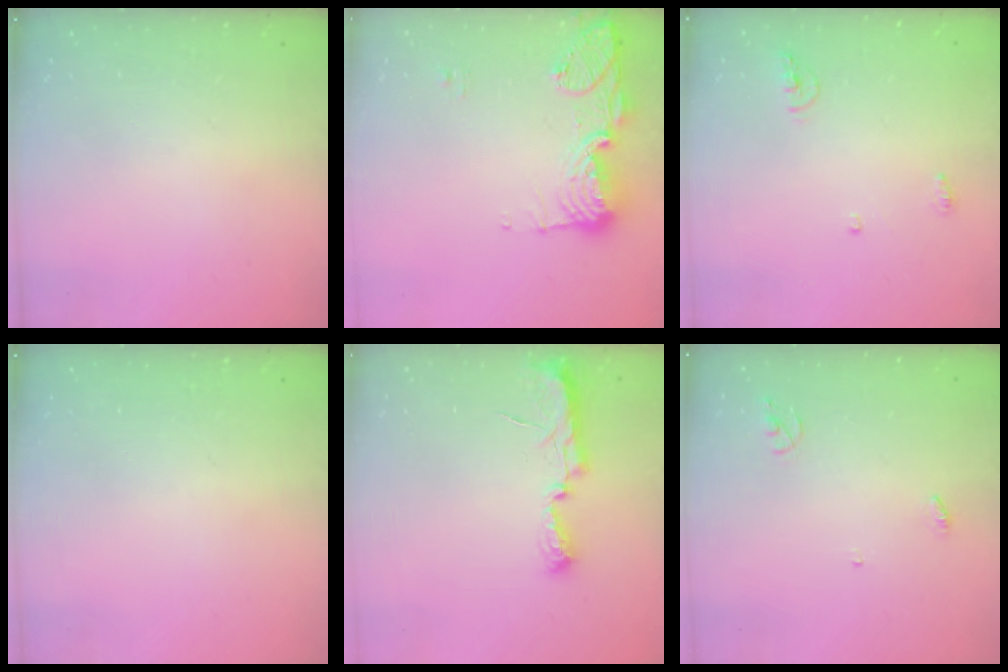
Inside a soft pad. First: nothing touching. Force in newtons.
{"total": 16.1, "press": 15.2, "slide": 5.3}
{"total": 4.8, "press": 4.7, "slide": 0.8}
{"total": 0.0}
{"total": 7.2, "press": 7.2, "slide": 0.7}
{"total": 3.7, "press": 3.7, "slide": 0.2}